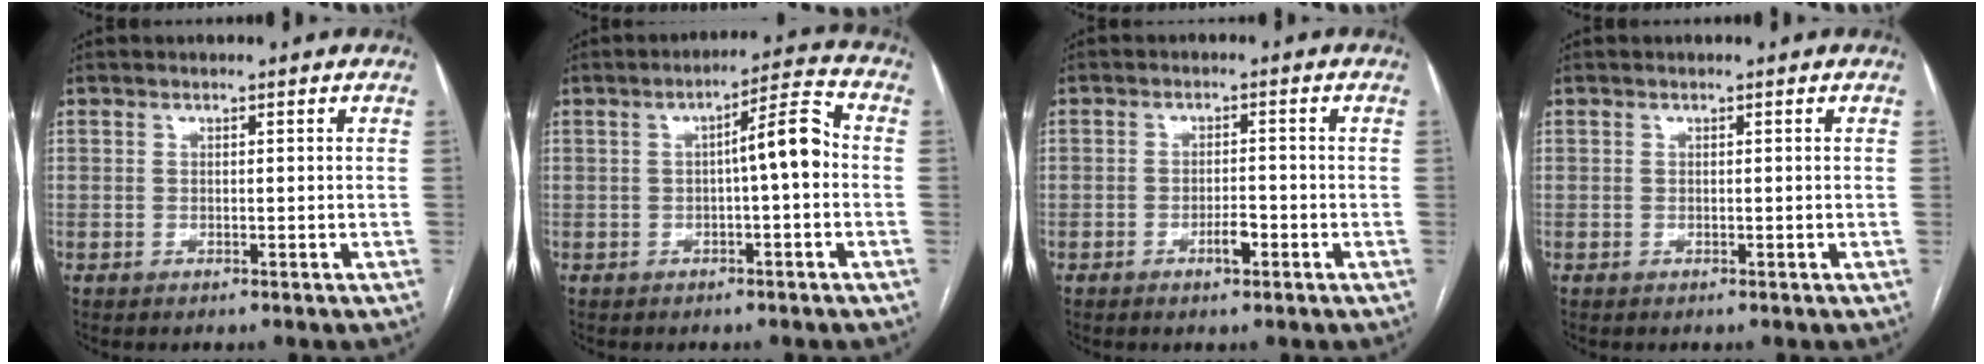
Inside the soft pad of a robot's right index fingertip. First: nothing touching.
{"total": 6.5, "force": [-0.3, 0.8, 6.4], "torque": [-0.094, 0.022, -0.006]}
{"total": 2.7, "force": [-1.4, 0.8, 2.2], "torque": [-0.037, 0.001, -0.022]}
{"total": 0.0}